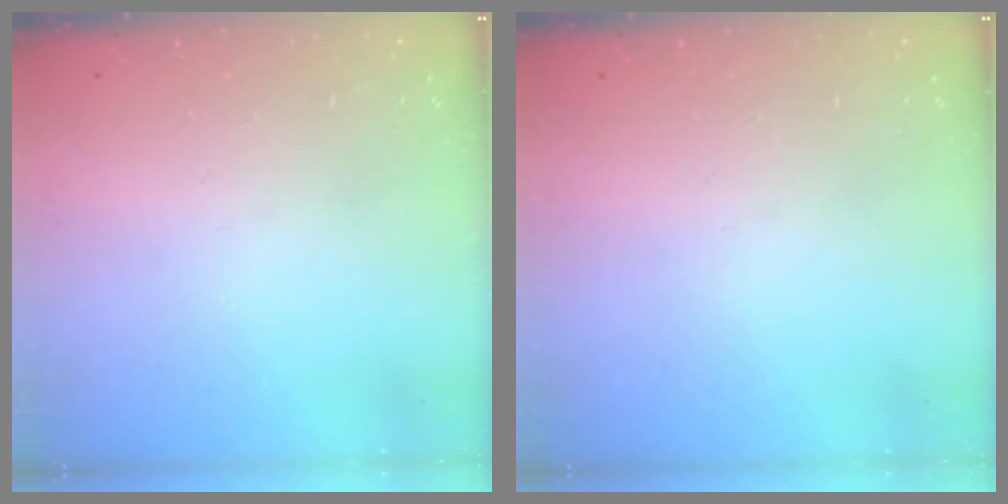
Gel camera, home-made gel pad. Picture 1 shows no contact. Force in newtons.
{"total": 0.0}